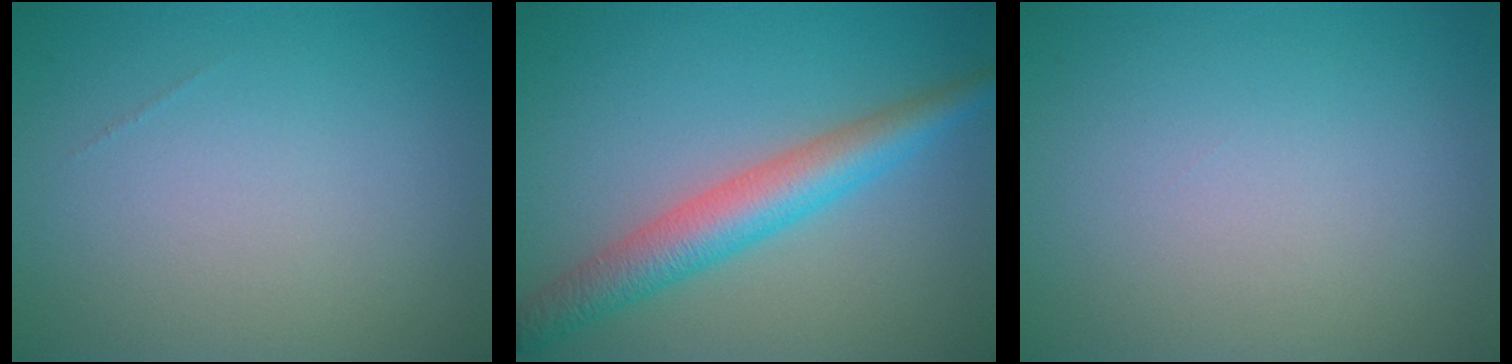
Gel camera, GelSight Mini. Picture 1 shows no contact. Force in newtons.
{"total": 5.1, "press": 5.1, "slide": 0.1}
{"total": 0.0}